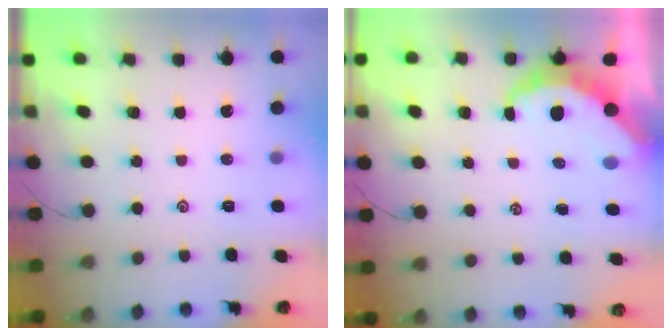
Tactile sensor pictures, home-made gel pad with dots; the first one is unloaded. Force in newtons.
{"total": 7.1, "press": 7.1, "slide": 0.9}